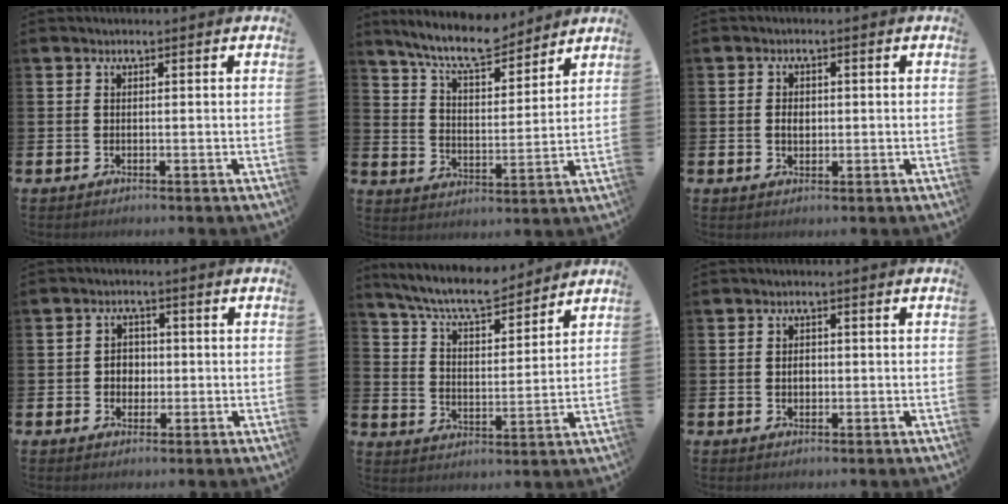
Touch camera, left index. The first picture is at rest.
{"total": 9.2, "force": [8.4, 1.7, 3.3], "torque": [-0.083, -0.046, 0.150]}
{"total": 2.2, "force": [0.1, 1.6, 1.5], "torque": [-0.012, 0.001, -0.003]}
{"total": 3.0, "force": [0.0, 2.7, 1.3], "torque": [-0.015, 0.003, -0.008]}
{"total": 8.4, "force": [7.7, 1.4, 3.1], "torque": [-0.085, -0.044, 0.136]}
{"total": 1.9, "force": [0.0, 1.4, 1.3], "torque": [-0.007, 0.001, -0.005]}